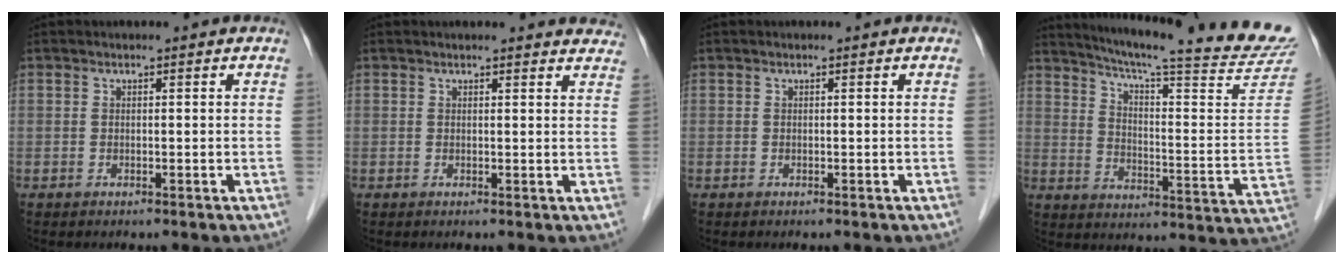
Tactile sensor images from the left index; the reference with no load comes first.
{"total": 9.1, "force": [8.8, 1.9, 1.8], "torque": [0.007, -0.001, 0.069]}
{"total": 0.0}
{"total": 26.0, "force": [23.3, -0.8, 11.5], "torque": [-0.180, -0.095, 0.298]}